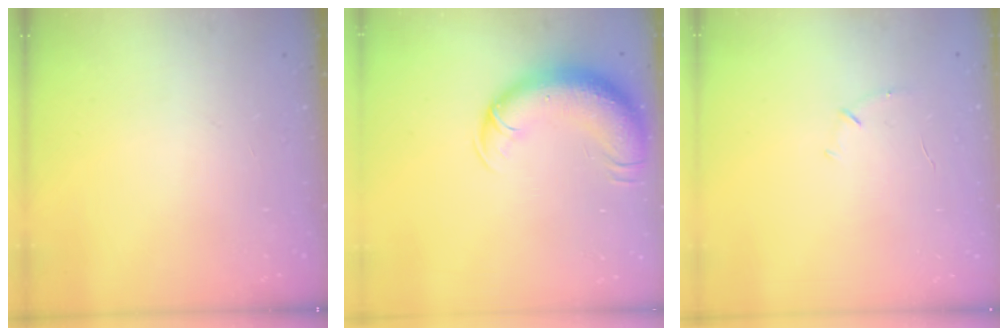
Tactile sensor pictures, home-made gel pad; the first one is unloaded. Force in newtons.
{"total": 13.1, "press": 12.7, "slide": 3.2}
{"total": 4.3, "press": 4.2, "slide": 1.1}